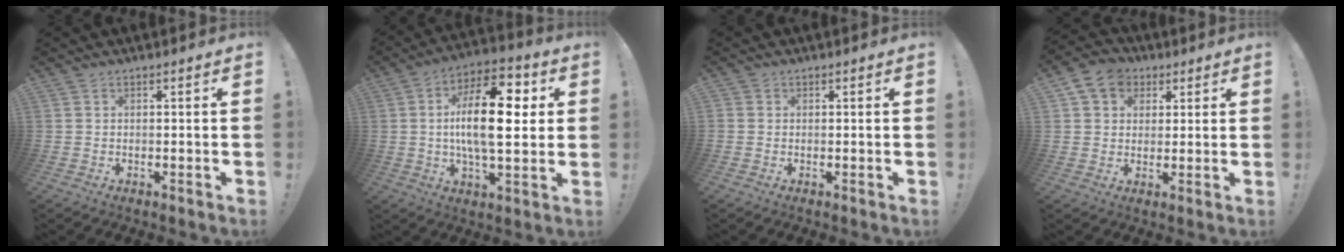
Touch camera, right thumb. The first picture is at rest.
{"total": 19.7, "force": [1.8, 8.3, 17.7], "torque": [-0.301, 0.005, 0.021]}
{"total": 0.8, "force": [0.1, 0.7, 0.2], "torque": [-0.002, 0.000, 0.002]}
{"total": 9.2, "force": [3.9, 7.5, 3.4], "torque": [-0.058, -0.009, 0.080]}